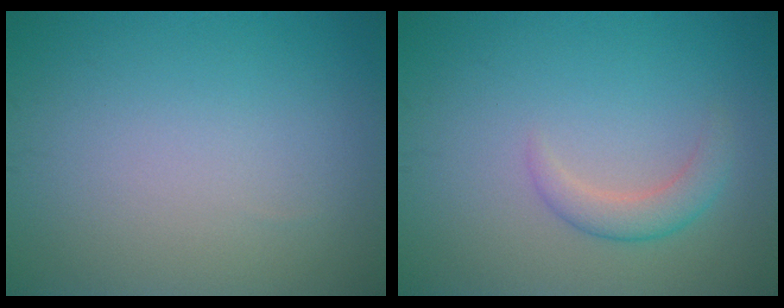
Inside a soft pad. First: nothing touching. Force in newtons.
{"total": 2.3, "press": 2.2, "slide": 0.2}